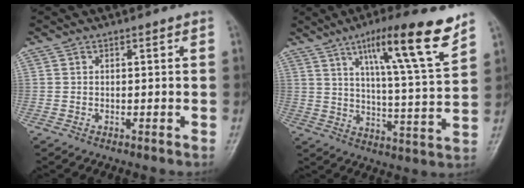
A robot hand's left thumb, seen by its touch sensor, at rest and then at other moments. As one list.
[{"total": 16.6, "force": [10.0, 1.8, 13.1], "torque": [-0.195, -0.048, 0.158]}]